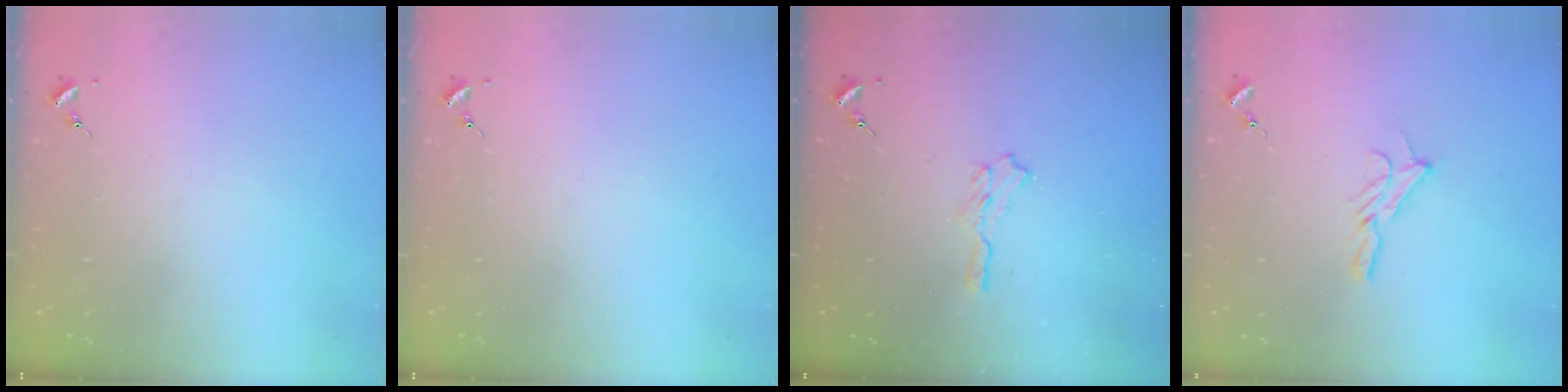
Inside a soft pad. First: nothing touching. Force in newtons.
{"total": 0.0}
{"total": 5.8, "press": 5.7, "slide": 0.7}
{"total": 7.9, "press": 7.9, "slide": 0.2}